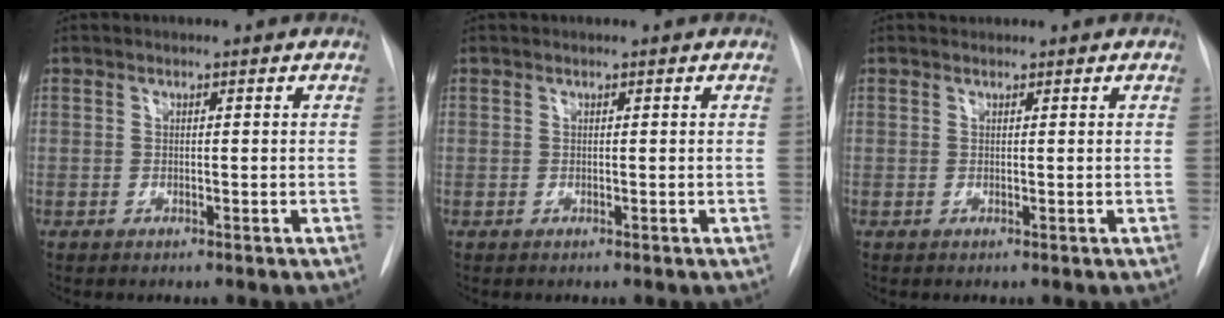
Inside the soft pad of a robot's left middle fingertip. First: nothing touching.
{"total": 0.0}
{"total": 0.6, "force": [0.6, 0.2, -0.1], "torque": [-0.007, 0.009, 0.011]}